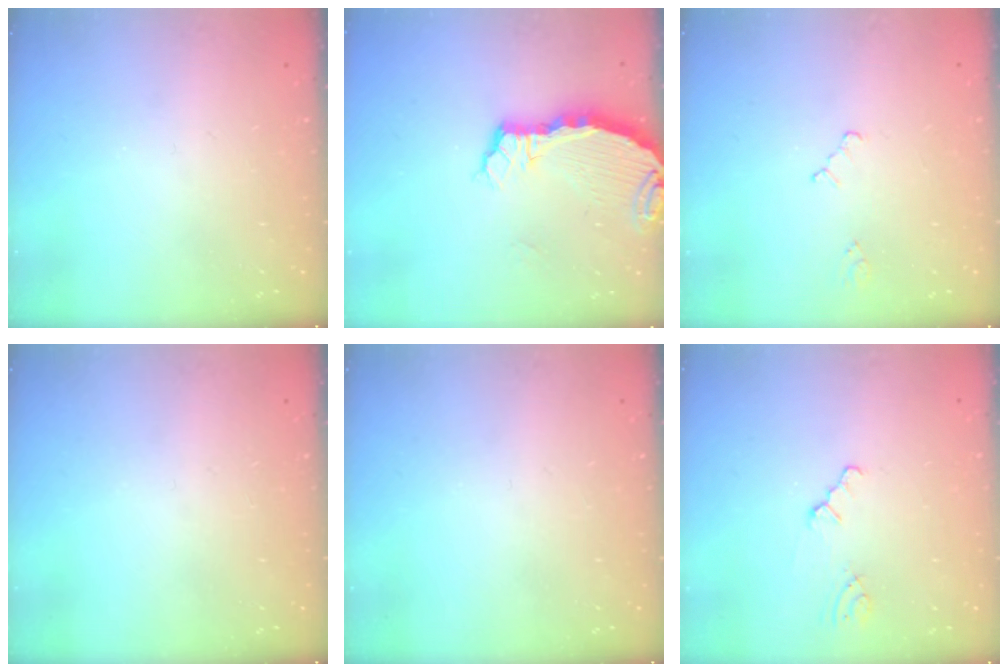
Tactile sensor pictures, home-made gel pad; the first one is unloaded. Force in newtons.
{"total": 4.9, "press": 4.9, "slide": 0.5}
{"total": 1.5, "press": 1.5, "slide": 0.3}
{"total": 0.0}
{"total": 0.0}
{"total": 0.8, "press": 0.8, "slide": 0.2}